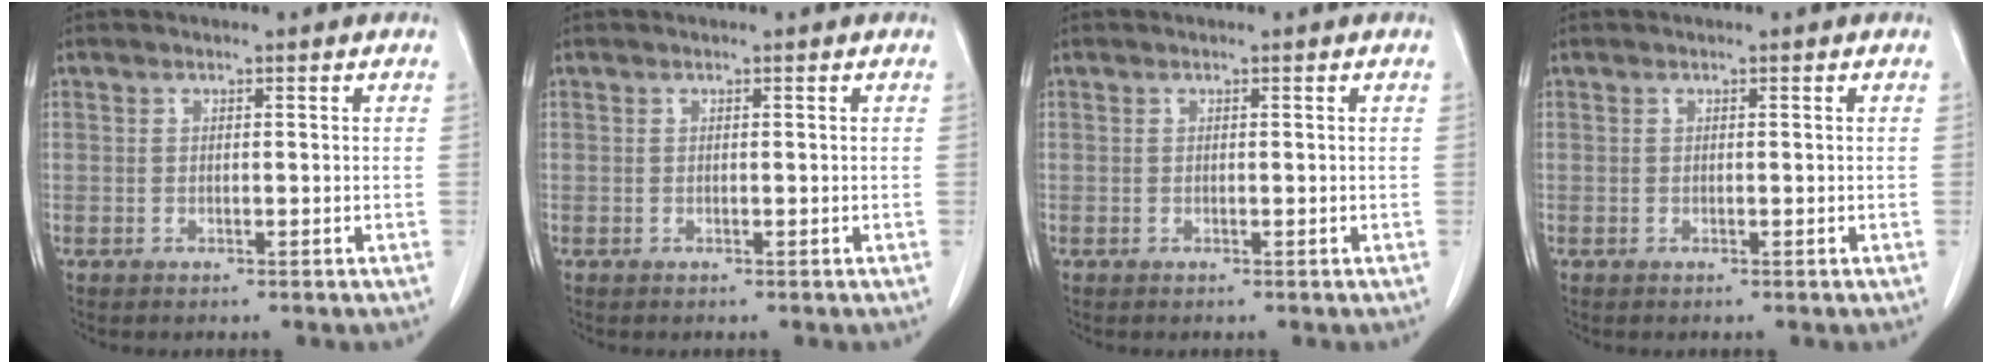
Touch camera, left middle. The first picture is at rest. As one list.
[{"total": 0.0}, {"total": 0.0}, {"total": 0.0}]